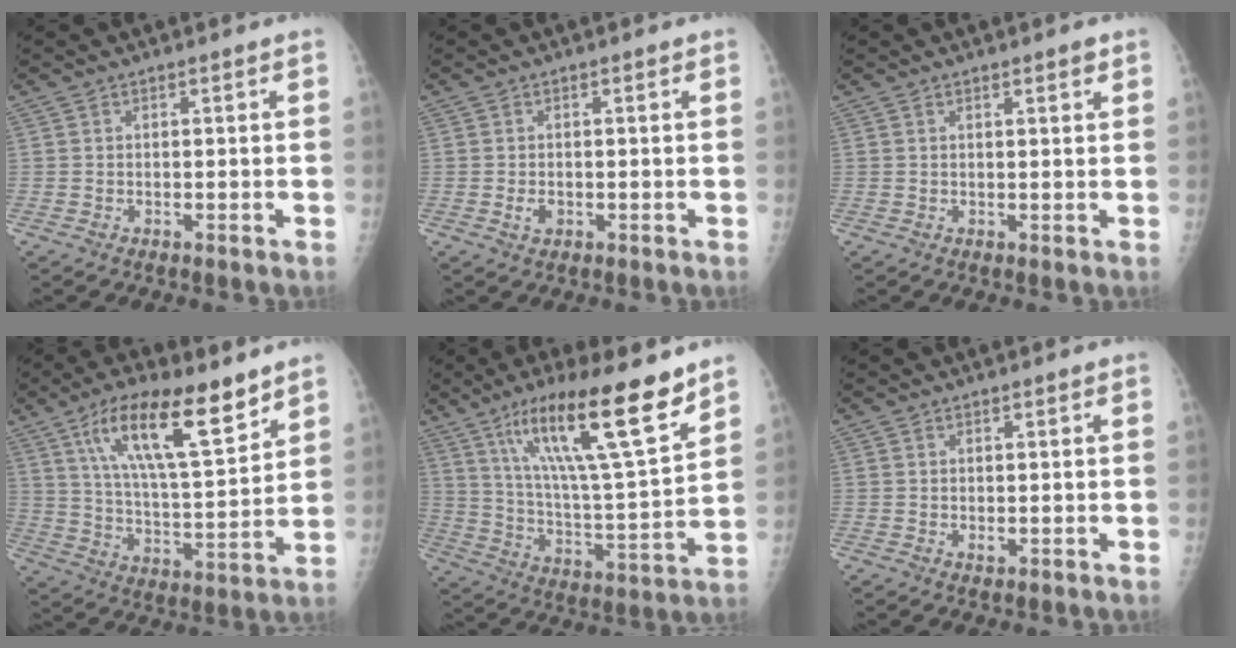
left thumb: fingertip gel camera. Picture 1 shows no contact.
{"total": 1.7, "force": [-0.4, 1.2, 1.1], "torque": [-0.017, 0.000, -0.004]}
{"total": 1.5, "force": [1.0, 0.3, 1.1], "torque": [-0.015, -0.004, 0.013]}
{"total": 18.1, "force": [10.8, 5.4, 13.5], "torque": [-0.204, -0.050, 0.194]}
{"total": 22.3, "force": [13.8, 3.6, 17.1], "torque": [-0.265, -0.060, 0.237]}
{"total": 1.1, "force": [0.3, 0.6, 0.8], "torque": [-0.013, -0.005, 0.009]}